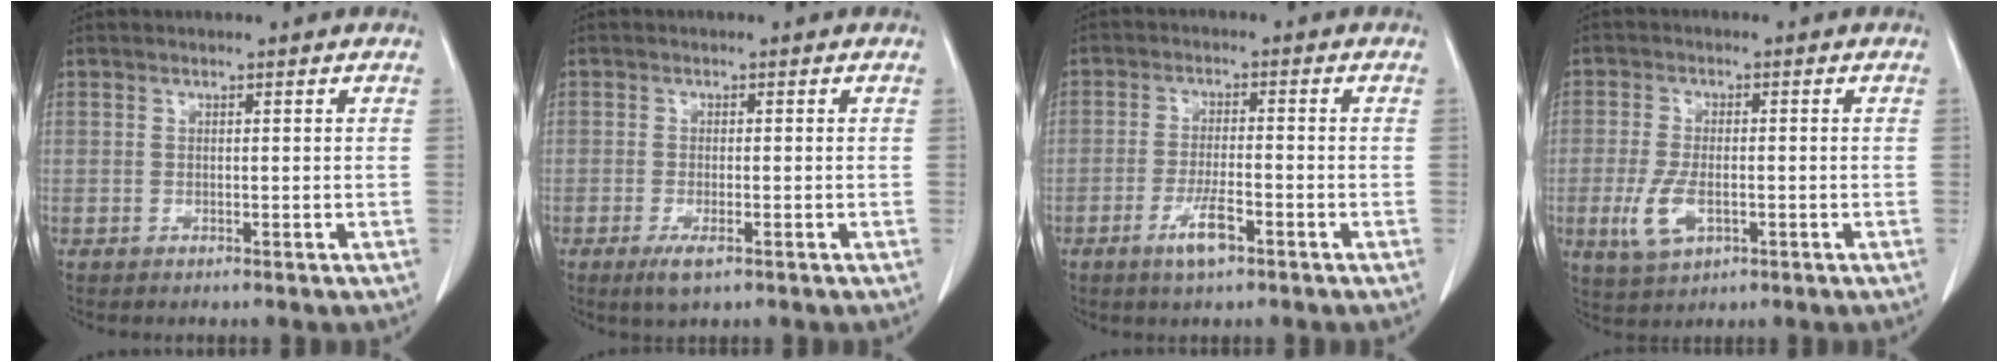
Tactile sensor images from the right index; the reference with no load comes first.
{"total": 3.1, "force": [-1.6, 0.7, 2.5], "torque": [-0.047, -0.006, -0.027]}
{"total": 4.9, "force": [-2.8, 0.8, 4.0], "torque": [-0.078, -0.003, -0.050]}
{"total": 5.9, "force": [-1.7, 2.9, 4.8], "torque": [-0.108, -0.008, -0.027]}